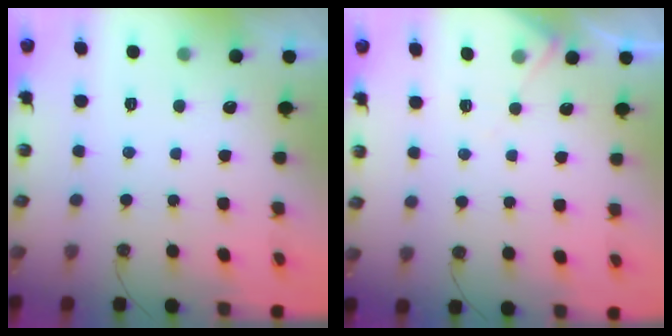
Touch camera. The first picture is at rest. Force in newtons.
{"total": 5.2, "press": 5.2, "slide": 0.7}